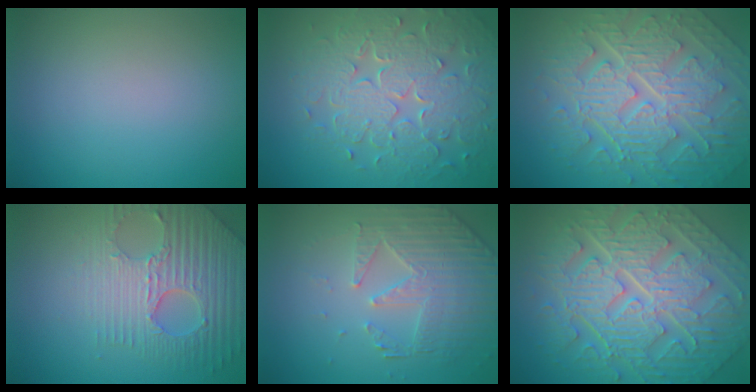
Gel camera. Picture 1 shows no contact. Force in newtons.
{"total": 8.0, "press": 5.8, "slide": 5.5}
{"total": 9.9, "press": 6.7, "slide": 7.3}
{"total": 6.6, "press": 5.1, "slide": 4.2}
{"total": 5.0, "press": 3.7, "slide": 3.4}
{"total": 11.5, "press": 7.8, "slide": 8.5}